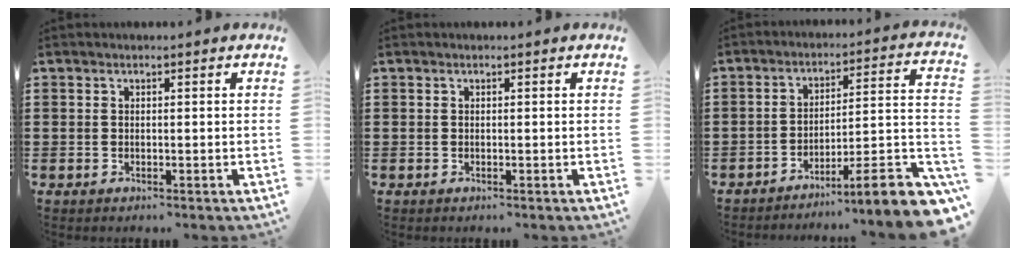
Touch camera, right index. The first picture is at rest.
{"total": 0.0}
{"total": 7.9, "force": [-5.7, 0.1, 5.4], "torque": [-0.083, -0.008, -0.112]}